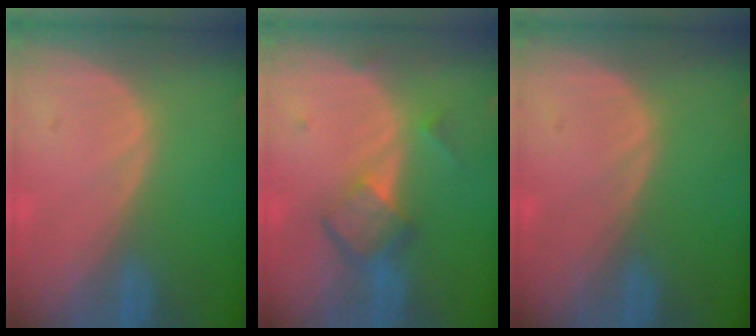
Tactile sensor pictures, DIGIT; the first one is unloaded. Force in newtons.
{"total": 5.9, "press": 5.0, "slide": 3.2}
{"total": 0.0}